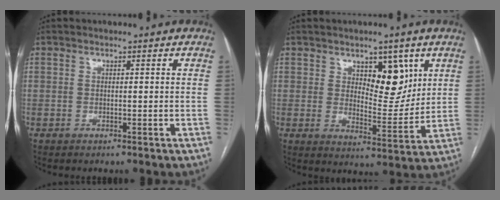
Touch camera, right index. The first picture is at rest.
{"total": 6.9, "force": [3.8, 3.4, 4.6], "torque": [-0.058, -0.006, 0.066]}